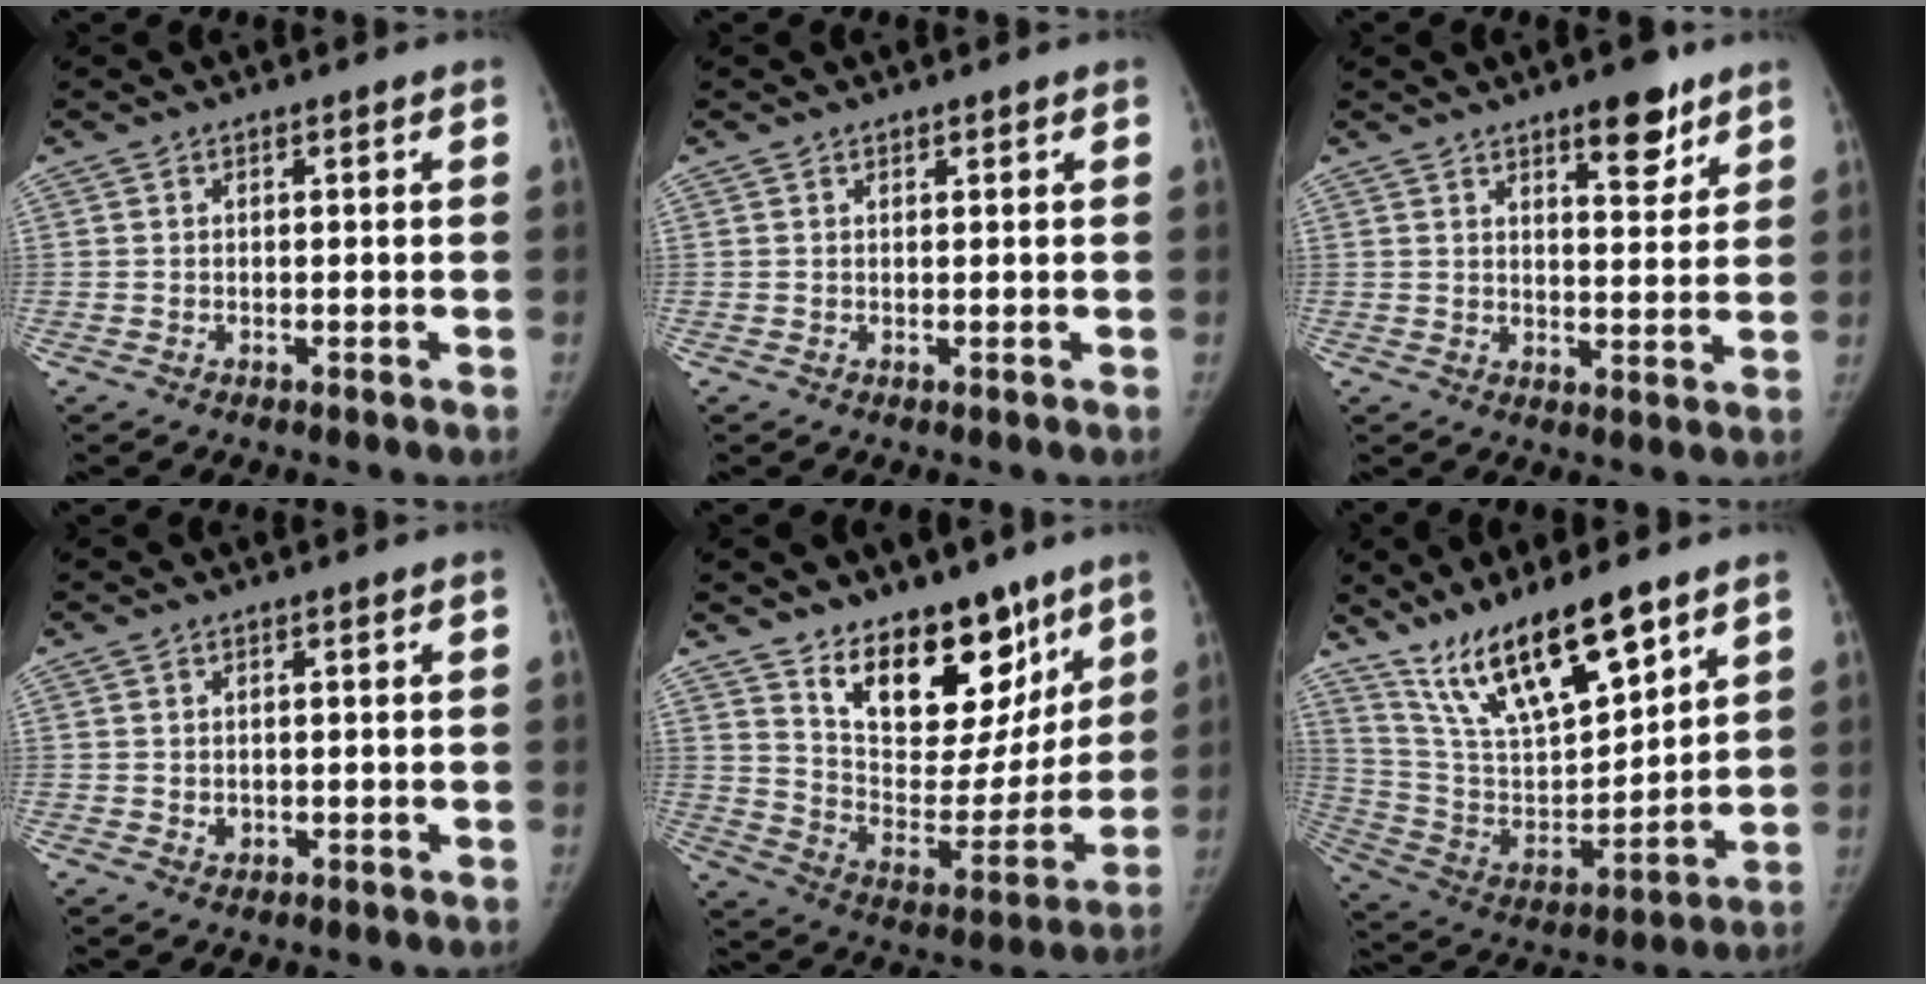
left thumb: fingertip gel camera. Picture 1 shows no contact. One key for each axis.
{"total": 0.6, "fx": 0.5, "fy": 0.2, "fz": 0.2, "tx": -0.002, "ty": -0.003, "tz": 0.007}
{"total": 7.7, "fx": 5.1, "fy": 2.7, "fz": 5.0, "tx": -0.049, "ty": -0.033, "tz": 0.073}
{"total": 1.2, "fx": 0.1, "fy": 1.1, "fz": 0.7, "tx": -0.009, "ty": -0.001, "tz": 0.005}
{"total": 20.3, "fx": 13.2, "fy": 10.7, "fz": 11.2, "tx": -0.102, "ty": -0.088, "tz": 0.214}
{"total": 20.2, "fx": 14.1, "fy": 5.8, "fz": 13.2, "tx": -0.205, "ty": -0.062, "tz": 0.269}